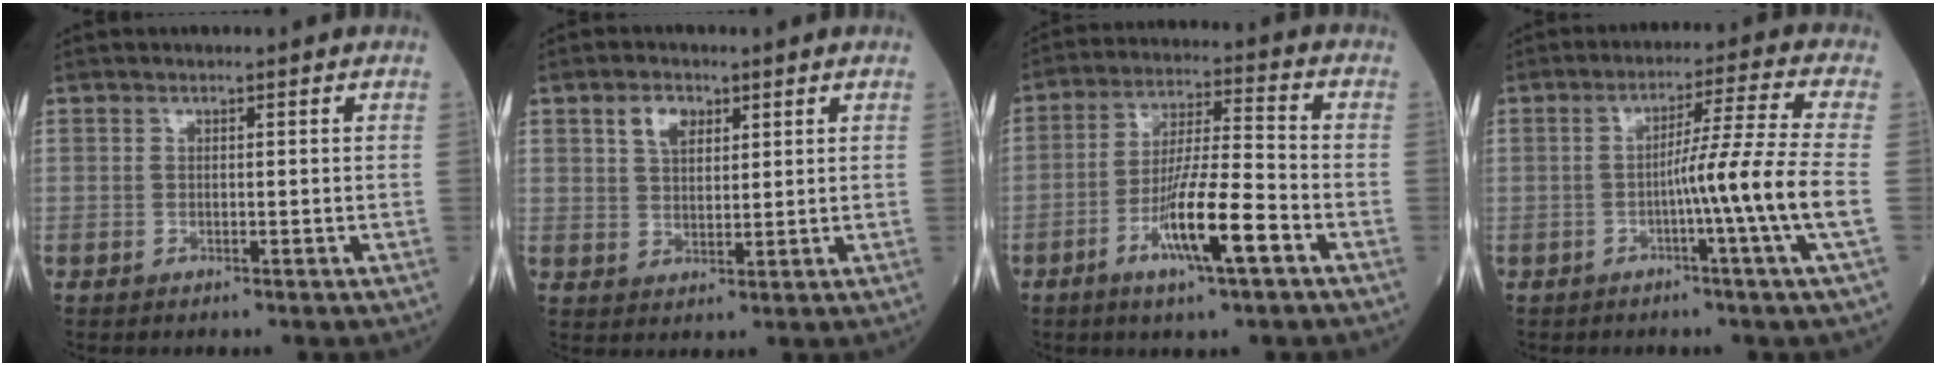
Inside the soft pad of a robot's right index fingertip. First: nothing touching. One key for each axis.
{"total": 4.2, "fx": 2.1, "fy": 2.5, "fz": 2.6, "tx": -0.049, "ty": 0.008, "tz": 0.041}
{"total": 11.5, "fx": -5.1, "fy": 0.8, "fz": 10.3, "tx": -0.190, "ty": -0.007, "tz": -0.093}
{"total": 9.2, "fx": -2.4, "fy": -2.9, "fz": 8.4, "tx": -0.132, "ty": -0.003, "tz": -0.045}